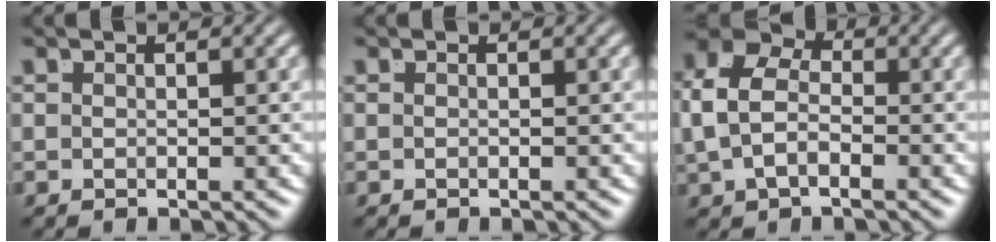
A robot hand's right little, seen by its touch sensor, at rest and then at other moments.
{"total": 0.0}
{"total": 8.4, "force": [1.3, 6.6, 5.0], "torque": [-0.097, 0.012, 0.004]}